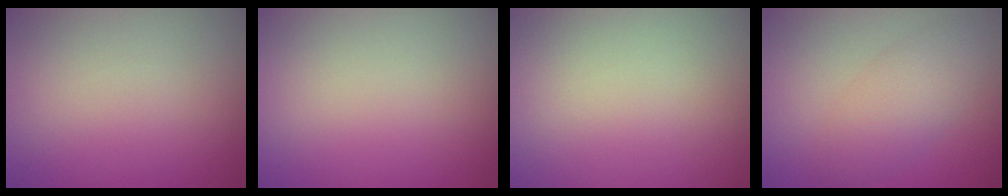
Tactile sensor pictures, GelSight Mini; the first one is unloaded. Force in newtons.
{"total": 0.0}
{"total": 0.0}
{"total": 3.8, "press": 3.8, "slide": 0.1}